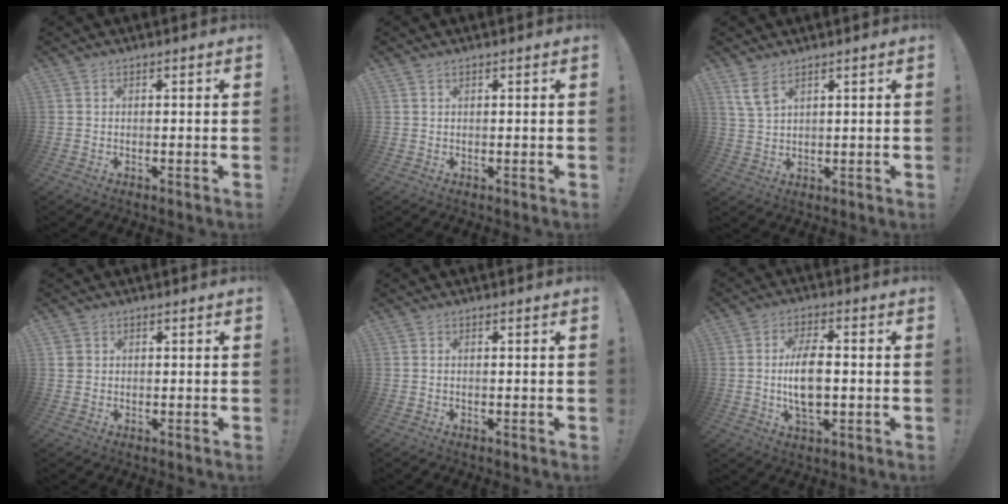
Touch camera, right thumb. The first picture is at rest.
{"total": 0.6, "force": [0.4, 0.2, 0.3], "torque": [-0.004, 0.000, 0.008]}
{"total": 5.8, "force": [3.8, 2.6, 3.4], "torque": [-0.058, -0.017, 0.074]}
{"total": 1.9, "force": [0.6, 1.7, 0.6], "torque": [-0.008, 0.002, 0.012]}
{"total": 0.0}
{"total": 10.4, "force": [-0.5, 5.0, 9.2], "torque": [-0.162, -0.003, -0.011]}